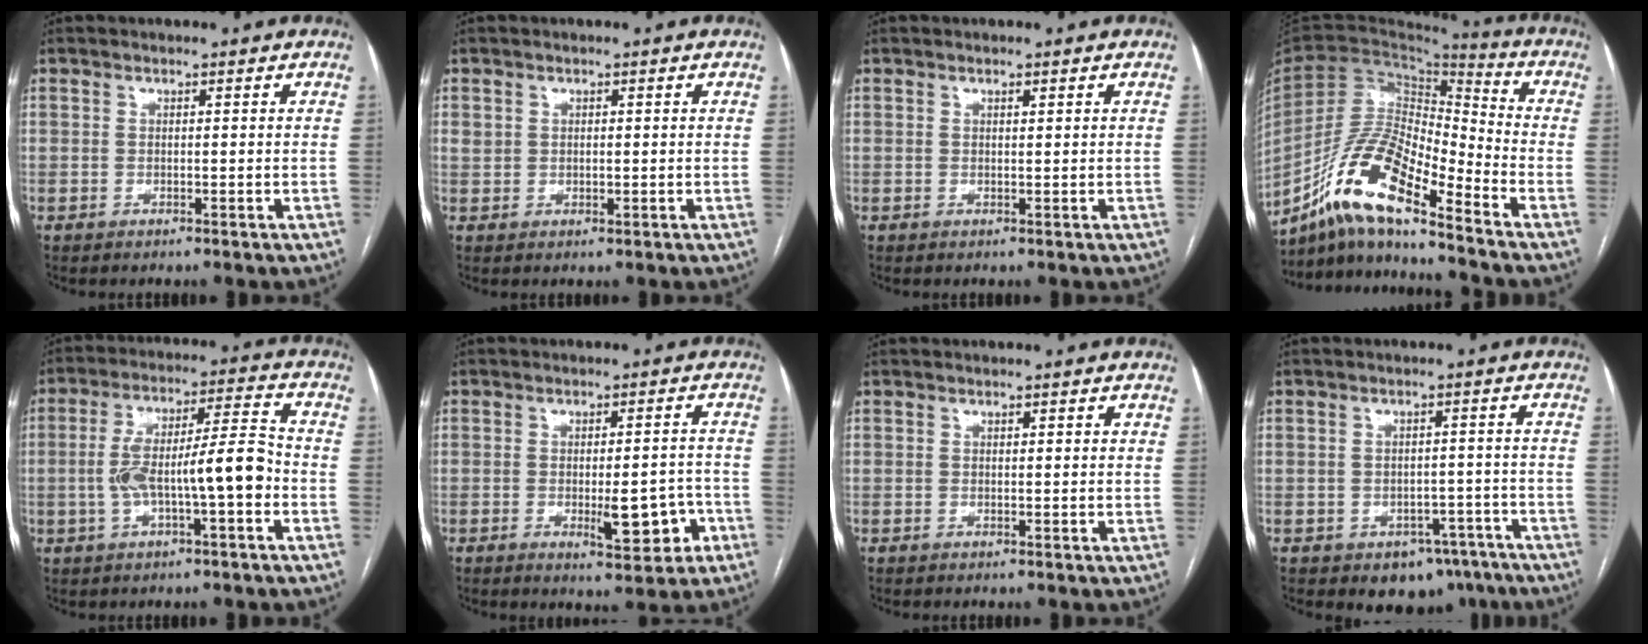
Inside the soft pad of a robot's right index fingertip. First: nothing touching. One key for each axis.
{"total": 1.9, "fx": 0.8, "fy": 1.6, "fz": 0.6, "tx": -0.008, "ty": 0.005, "tz": 0.015}
{"total": 0.5, "fx": 0.3, "fy": 0.0, "fz": 0.4, "tx": -0.008, "ty": -0.001, "tz": 0.006}
{"total": 14.8, "fx": -10.3, "fy": 2.8, "fz": 10.2, "tx": -0.198, "ty": 0.011, "tz": -0.188}
{"total": 11.7, "fx": -2.5, "fy": 2.1, "fz": 11.3, "tx": -0.203, "ty": 0.029, "tz": -0.038}
{"total": 7.3, "fx": -2.6, "fy": 2.3, "fz": 6.4, "tx": -0.074, "ty": 0.004, "tz": -0.027}
{"total": 0.9, "fx": 0.5, "fy": 0.3, "fz": 0.7, "tx": -0.009, "ty": 0.003, "tz": 0.004}
{"total": 7.5, "fx": -5.1, "fy": 5.0, "fz": 2.4, "tx": -0.005, "ty": 0.023, "tz": -0.061}